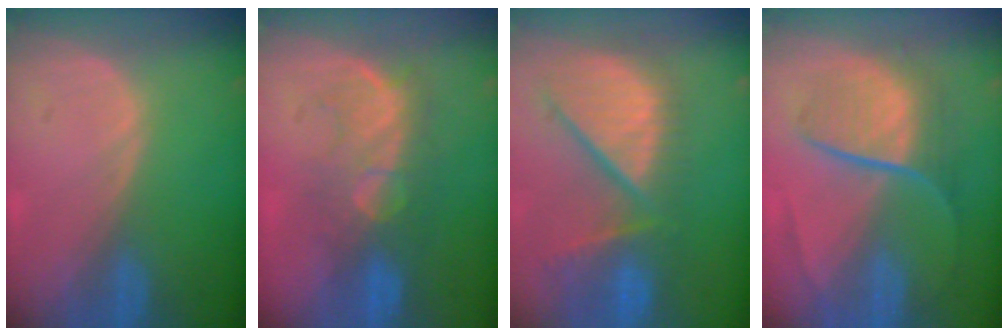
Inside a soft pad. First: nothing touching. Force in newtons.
{"total": 8.0, "press": 7.8, "slide": 2.0}
{"total": 11.9, "press": 10.3, "slide": 5.9}
{"total": 9.3, "press": 7.8, "slide": 5.2}